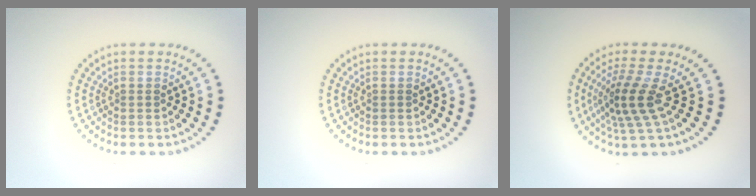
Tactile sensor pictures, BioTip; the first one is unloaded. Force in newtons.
{"total": 0.0}
{"total": 3.8, "press": 2.7, "slide": 2.7}